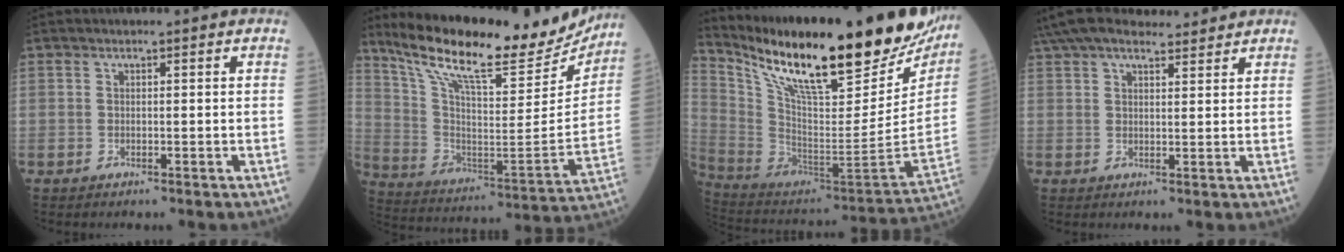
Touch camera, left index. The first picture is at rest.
{"total": 24.5, "force": [21.2, 4.7, 11.2], "torque": [-0.197, -0.036, 0.322]}
{"total": 32.2, "force": [24.3, 7.1, 20.0], "torque": [-0.339, -0.039, 0.367]}
{"total": 12.9, "force": [11.6, 2.9, 4.8], "torque": [-0.087, 0.047, 0.184]}